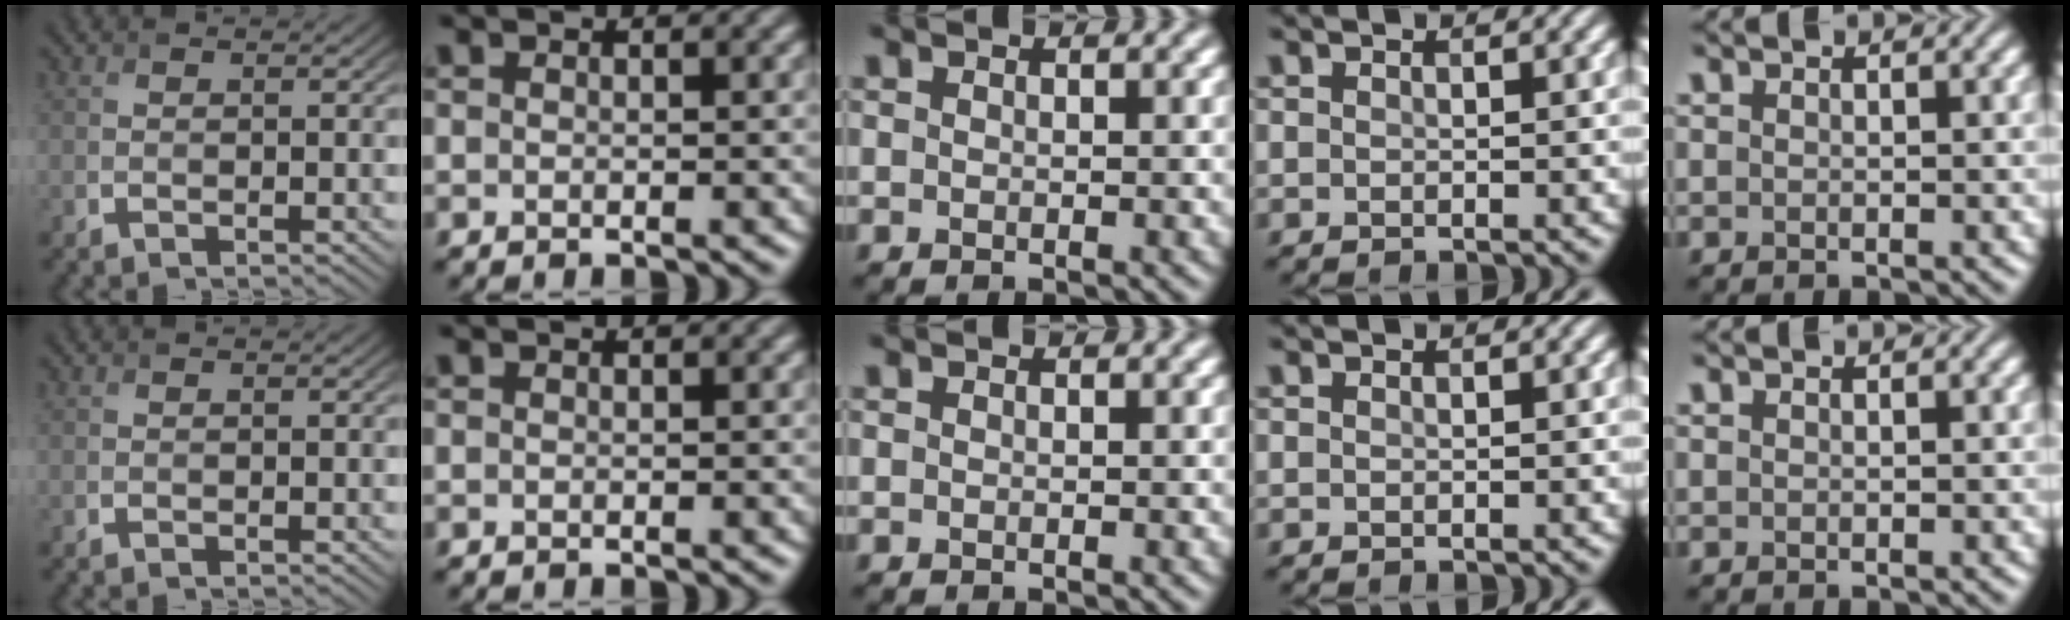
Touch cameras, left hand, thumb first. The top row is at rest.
{}